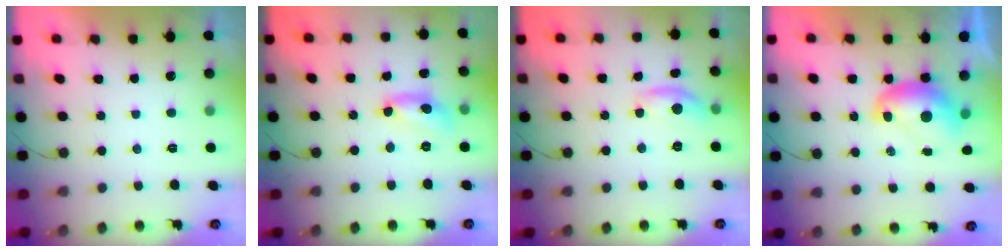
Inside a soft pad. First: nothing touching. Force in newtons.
{"total": 9.8, "press": 9.8, "slide": 0.7}
{"total": 8.2, "press": 8.2, "slide": 0.4}
{"total": 8.3, "press": 8.3, "slide": 0.4}